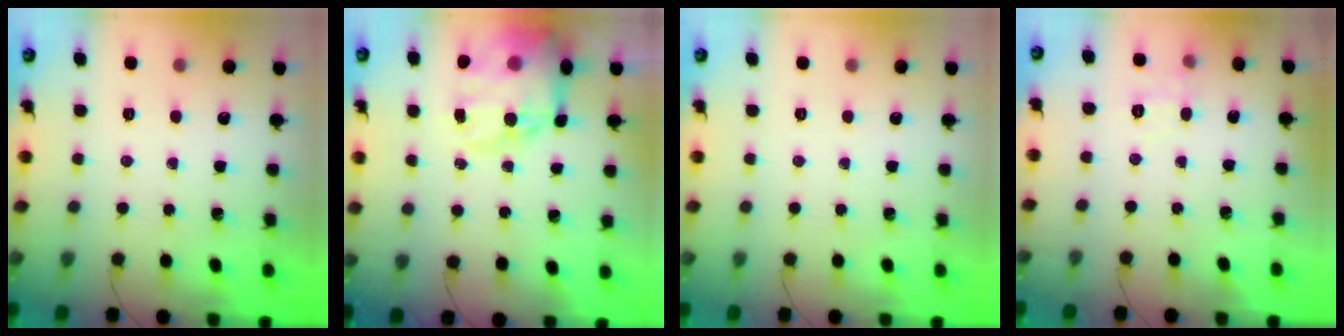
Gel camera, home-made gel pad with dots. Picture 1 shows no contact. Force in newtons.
{"total": 18.3, "press": 17.8, "slide": 4.2}
{"total": 0.0}
{"total": 5.3, "press": 5.0, "slide": 1.5}